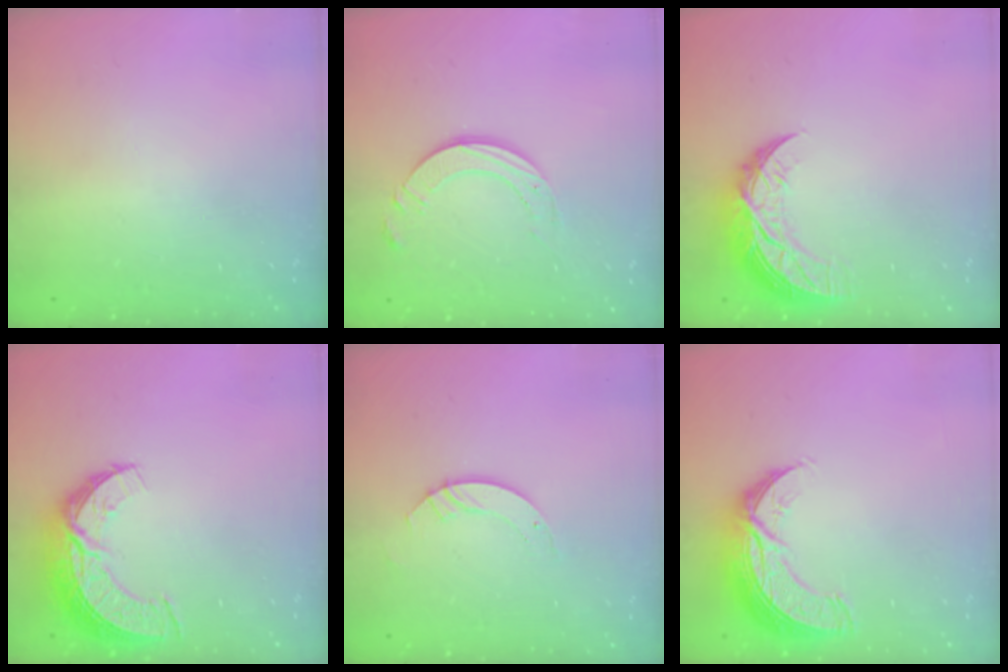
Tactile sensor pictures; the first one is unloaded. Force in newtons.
{"total": 8.8, "press": 8.7, "slide": 0.9}
{"total": 10.1, "press": 10.0, "slide": 0.9}
{"total": 9.7, "press": 9.7, "slide": 0.7}
{"total": 3.8, "press": 3.7, "slide": 0.4}
{"total": 10.6, "press": 10.6, "slide": 0.8}